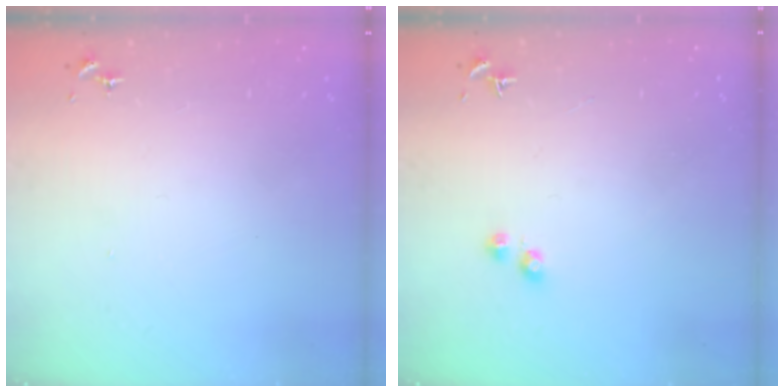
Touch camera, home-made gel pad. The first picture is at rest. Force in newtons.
{"total": 2.8, "press": 2.7, "slide": 0.7}